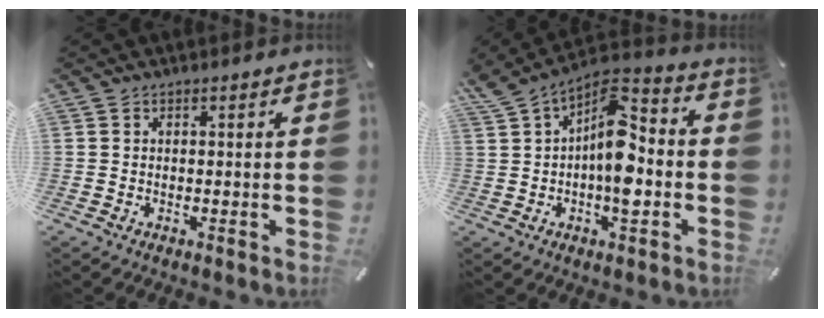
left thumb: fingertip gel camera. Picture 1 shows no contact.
{"total": 12.9, "force": [-0.8, 6.4, 11.2], "torque": [-0.195, -0.005, -0.018]}